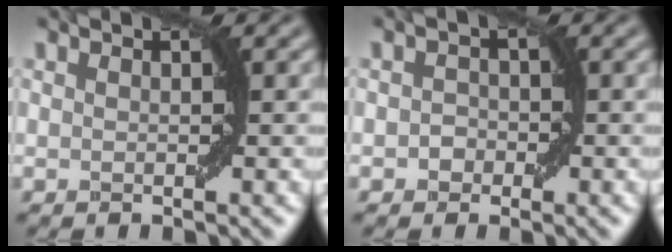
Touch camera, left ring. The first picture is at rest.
{"total": 1.3, "force": [-0.5, 1.1, 0.4], "torque": [-0.002, 0.002, -0.012]}